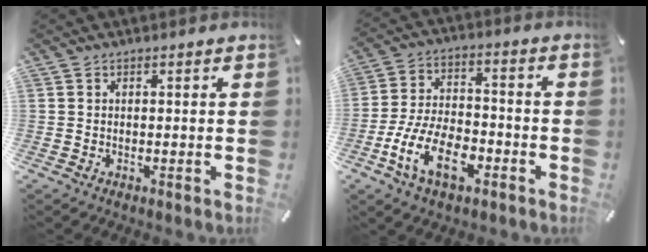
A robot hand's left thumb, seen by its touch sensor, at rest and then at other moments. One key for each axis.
{"total": 14.0, "fx": -6.8, "fy": 7.8, "fz": 9.5, "tx": -0.195, "ty": 0.031, "tz": -0.122}